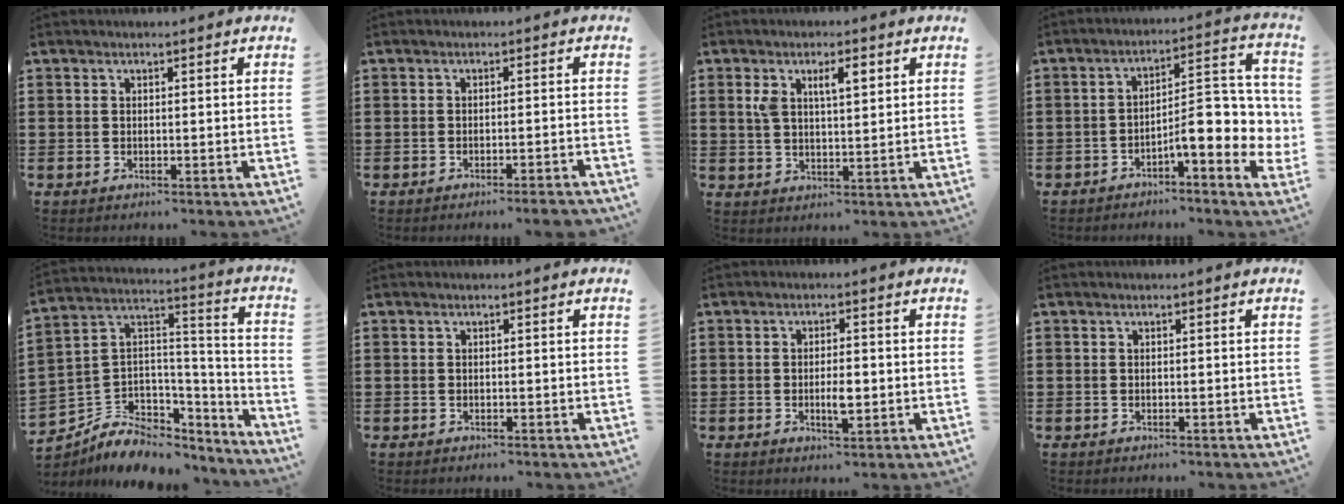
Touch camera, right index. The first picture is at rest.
{"total": 1.9, "force": [-1.6, -0.3, 1.0], "torque": [-0.017, -0.001, -0.032]}
{"total": 4.9, "force": [1.8, 2.0, 4.1], "torque": [-0.078, 0.007, 0.028]}
{"total": 8.6, "force": [-2.4, 2.8, 7.8], "torque": [-0.111, -0.020, -0.047]}
{"total": 6.6, "force": [-4.2, 4.7, 1.8], "torque": [-0.048, -0.004, -0.076]}
{"total": 0.0}
{"total": 3.6, "force": [-0.7, 1.2, 3.3], "torque": [-0.058, 0.004, -0.012]}
{"total": 0.0}